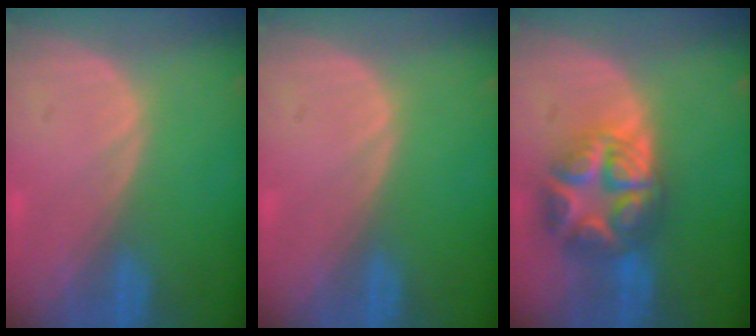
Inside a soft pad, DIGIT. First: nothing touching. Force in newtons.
{"total": 0.0}
{"total": 9.0, "press": 9.0, "slide": 0.4}